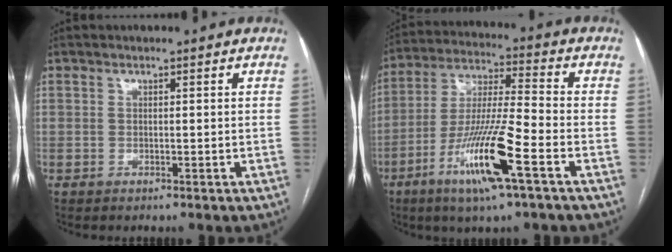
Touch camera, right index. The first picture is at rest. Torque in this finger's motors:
{"motor_torque": [1.86, -0.27, 0.46, 0.21]}